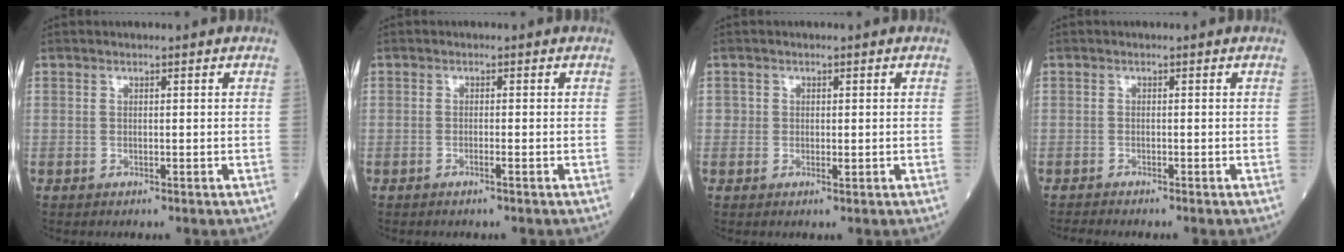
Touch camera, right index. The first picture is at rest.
{"total": 0.8, "force": [-0.4, -0.2, 0.6], "torque": [-0.015, 0.001, -0.005]}
{"total": 1.0, "force": [0.1, 0.8, 0.6], "torque": [-0.007, 0.001, 0.002]}
{"total": 2.5, "force": [-2.3, -0.3, 1.0], "torque": [-0.011, -0.003, -0.036]}